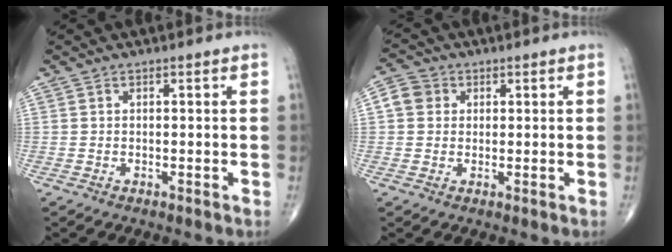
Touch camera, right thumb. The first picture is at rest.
{"total": 4.3, "force": [0.9, 3.9, 1.6], "torque": [-0.020, 0.008, 0.009]}